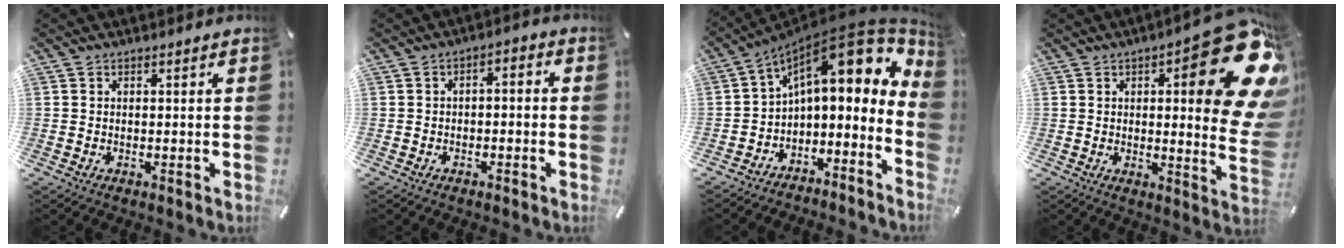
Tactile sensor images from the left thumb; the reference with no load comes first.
{"total": 2.9, "force": [-2.2, 1.2, 1.4], "torque": [-0.024, 0.017, -0.044]}
{"total": 17.7, "force": [8.0, 8.6, 13.3], "torque": [-0.190, -0.061, 0.137]}
{"total": 24.7, "force": [9.1, 8.1, 21.5], "torque": [-0.257, -0.077, 0.143]}